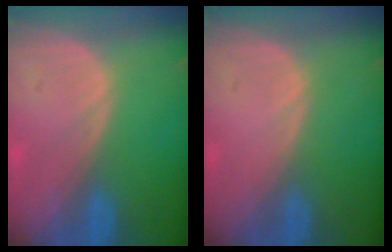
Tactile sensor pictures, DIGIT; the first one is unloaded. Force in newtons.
{"total": 0.0}